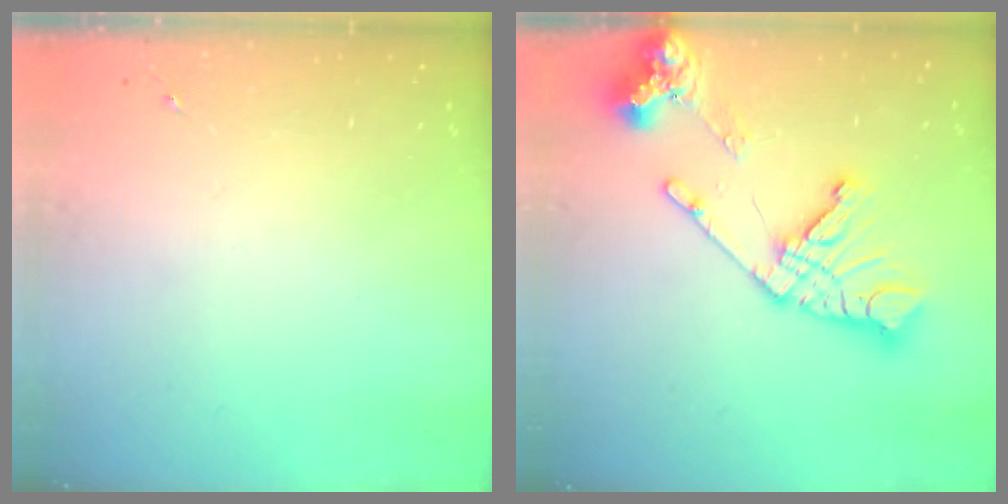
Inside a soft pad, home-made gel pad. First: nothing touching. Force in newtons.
{"total": 20.4, "press": 20.3, "slide": 2.5}